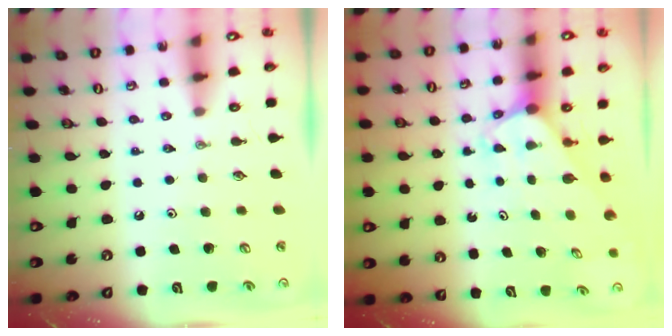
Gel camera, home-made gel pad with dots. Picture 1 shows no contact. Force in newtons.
{"total": 2.0, "press": 2.0, "slide": 0.1}